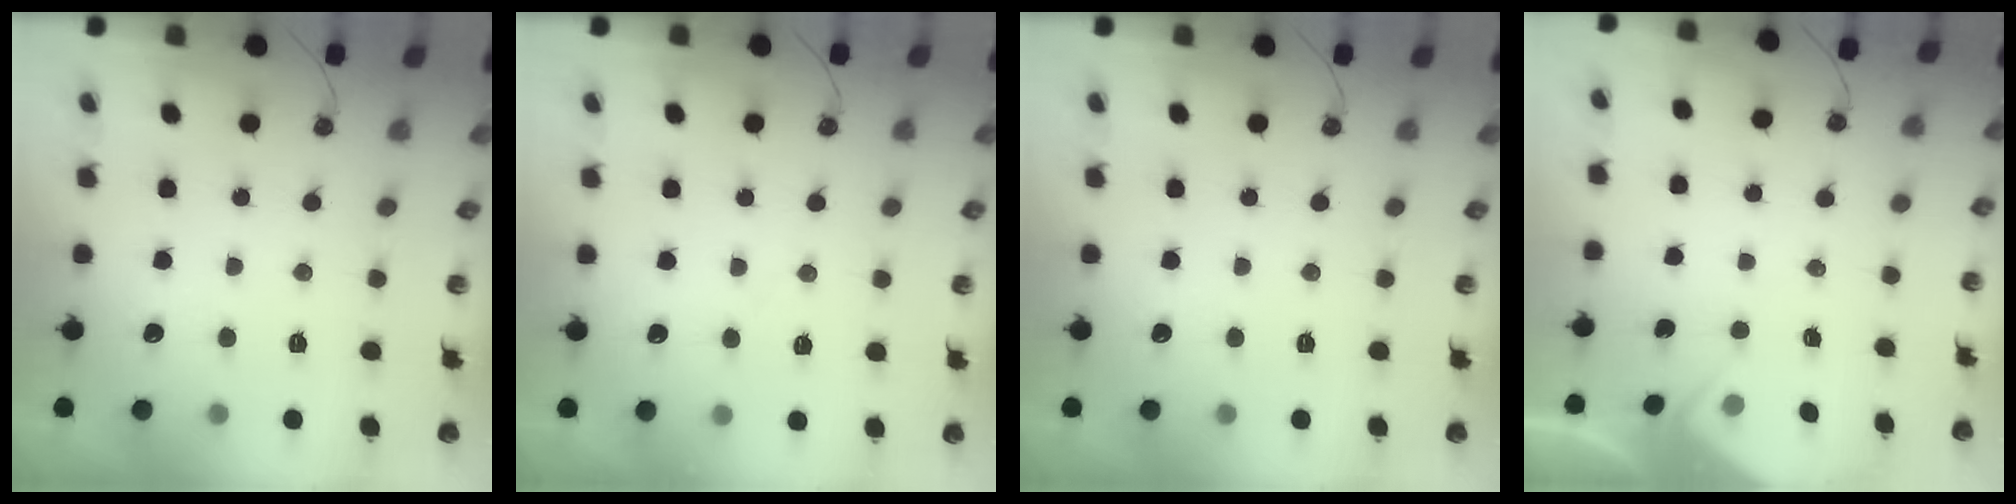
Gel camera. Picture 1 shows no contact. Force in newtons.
{"total": 4.3, "press": 4.2, "slide": 0.7}
{"total": 0.0}
{"total": 2.2, "press": 2.1, "slide": 0.4}